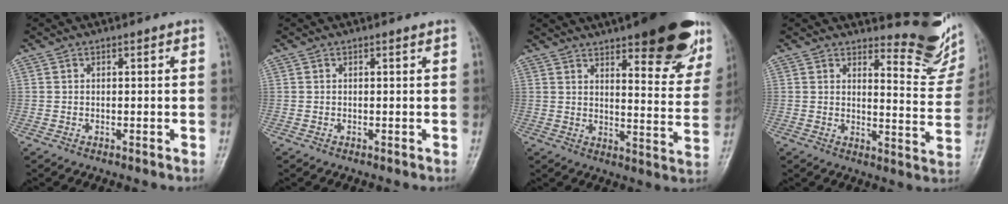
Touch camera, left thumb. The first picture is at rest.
{"total": 0.0}
{"total": 25.2, "force": [16.5, 7.9, 17.3], "torque": [-0.192, -0.060, 0.209]}
{"total": 11.6, "force": [10.9, 3.0, 2.8], "torque": [-0.007, -0.126, 0.121]}